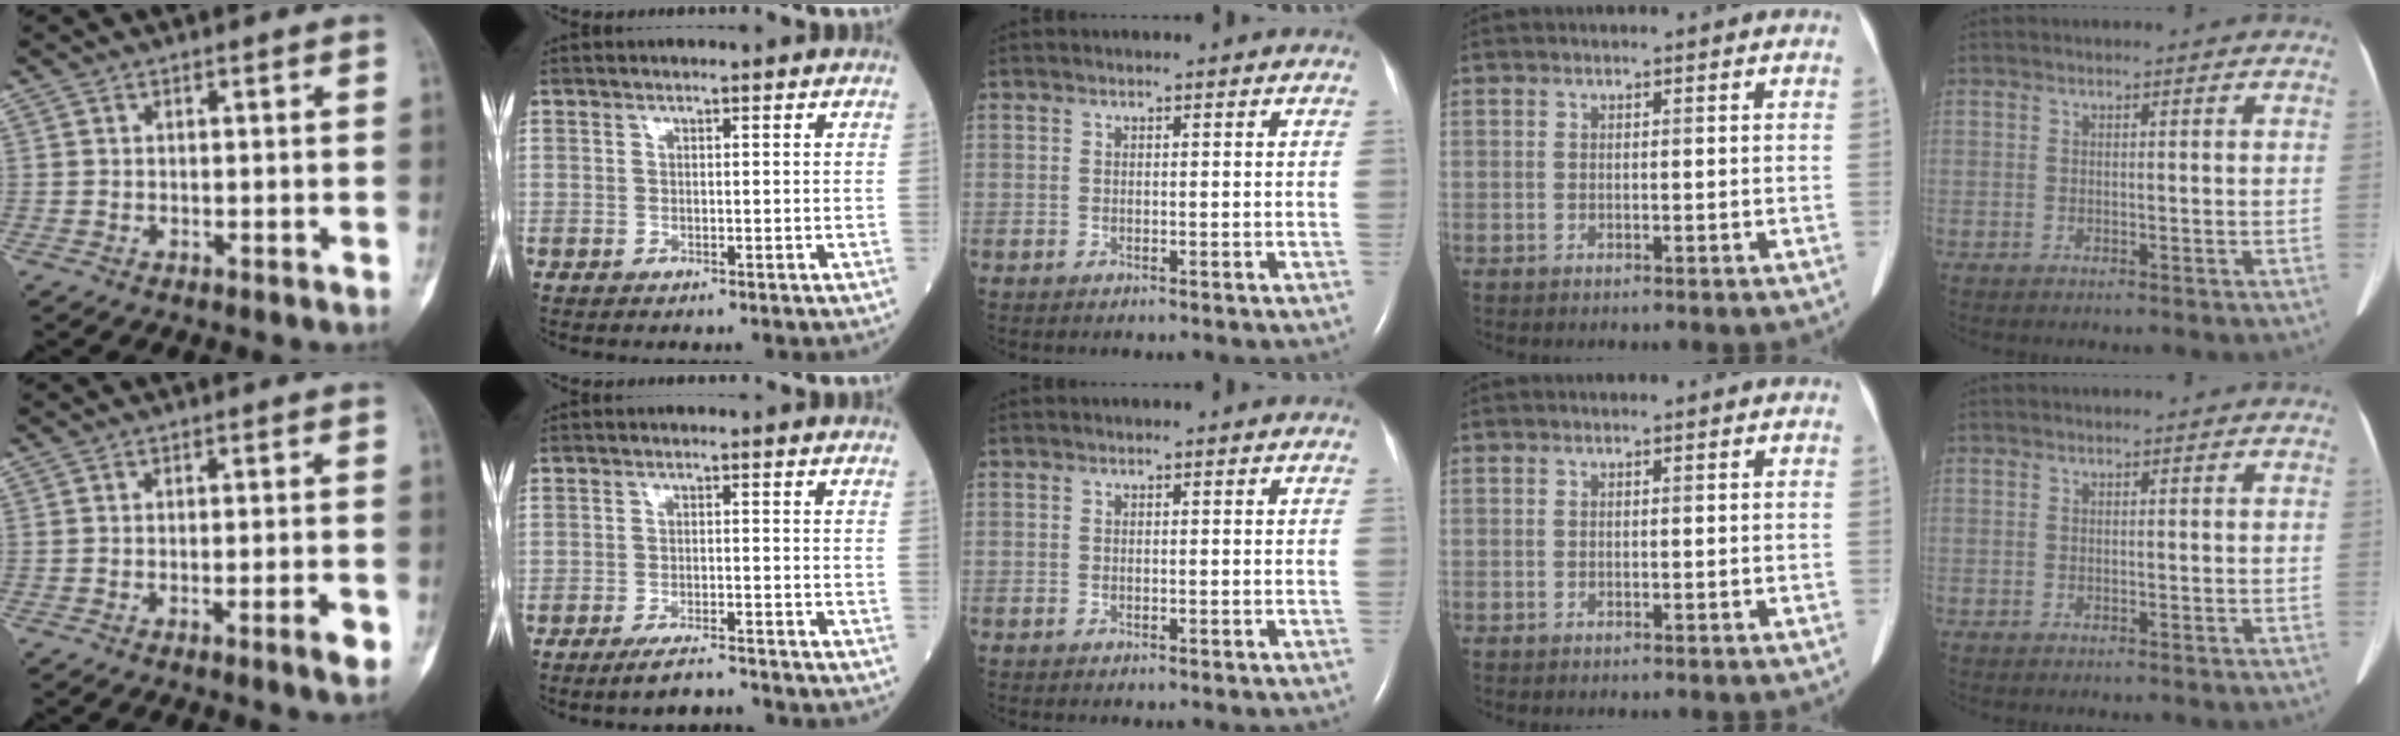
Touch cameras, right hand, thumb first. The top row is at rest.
{"thumb": {"total": 3.7, "force": [-1.7, 0.3, 3.3], "torque": [-0.045, 0.000, -0.026]}, "index": {"total": 4.4, "force": [-4.0, 0.1, 1.8], "torque": [-0.033, -0.012, -0.070]}}